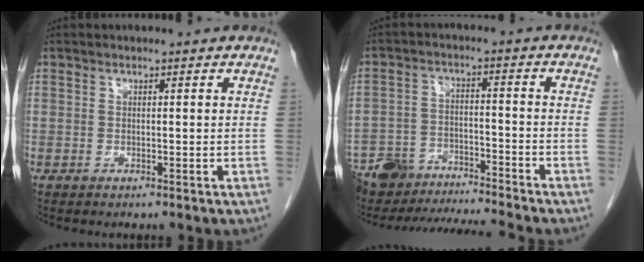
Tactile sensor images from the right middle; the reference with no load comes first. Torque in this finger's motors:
{"motor_torque": [1.12, -1.02, 0.67, 0.14]}